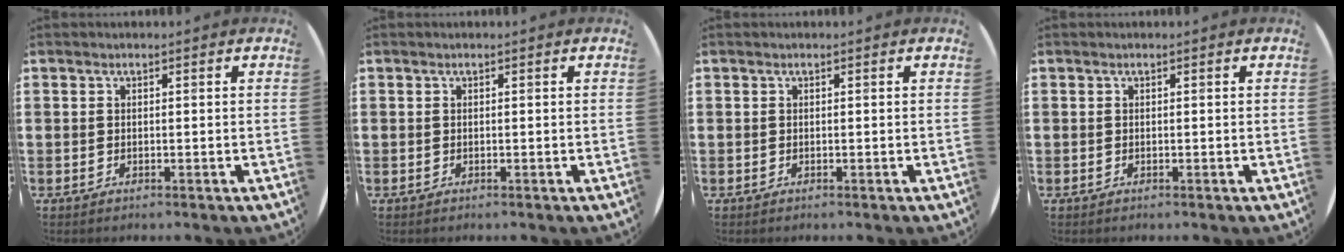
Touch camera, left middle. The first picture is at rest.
{"total": 0.0}
{"total": 0.0}
{"total": 0.0}